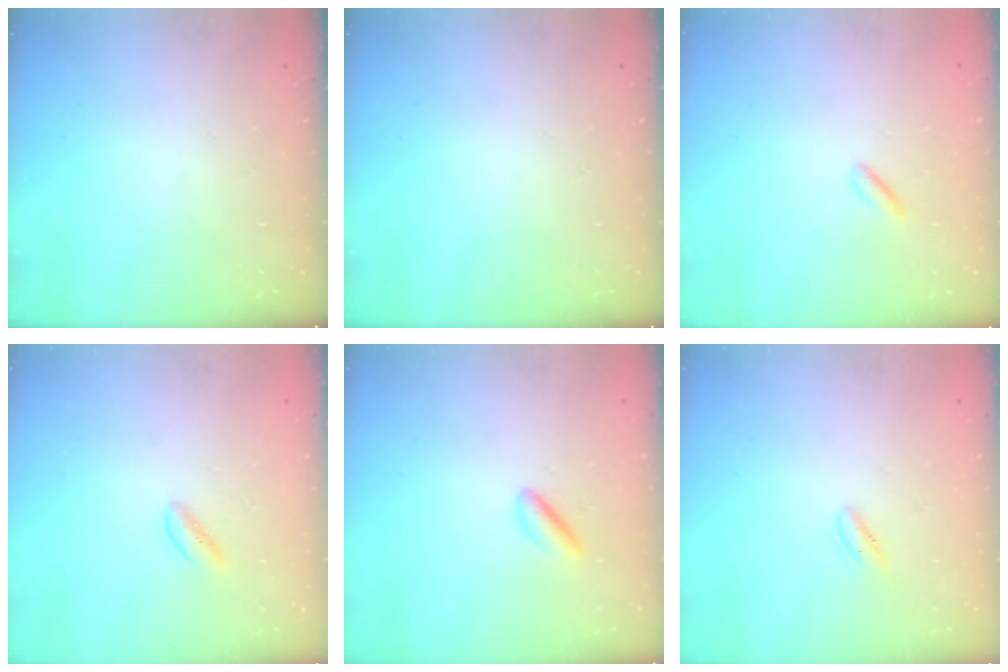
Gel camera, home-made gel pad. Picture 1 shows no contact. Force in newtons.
{"total": 0.0}
{"total": 1.8, "press": 1.6, "slide": 0.8}
{"total": 0.0}
{"total": 2.6, "press": 2.5, "slide": 1.0}
{"total": 1.8, "press": 1.5, "slide": 0.9}